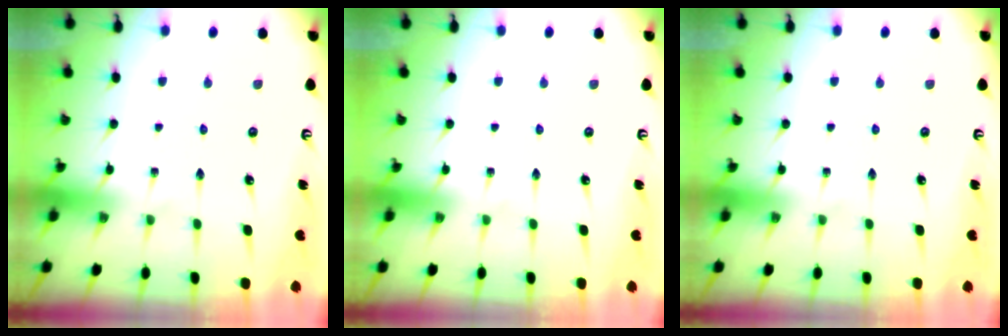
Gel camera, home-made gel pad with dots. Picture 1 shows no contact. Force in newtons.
{"total": 0.0}
{"total": 0.0}